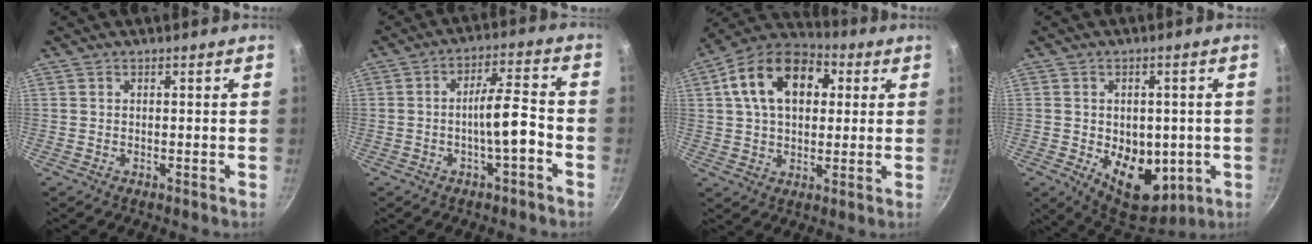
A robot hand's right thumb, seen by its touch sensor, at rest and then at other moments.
{"total": 7.8, "force": [-2.8, 1.7, 7.1], "torque": [-0.112, 0.039, -0.044]}
{"total": 17.4, "force": [4.6, 11.6, 12.1], "torque": [-0.181, 0.021, 0.060]}
{"total": 13.7, "force": [-2.5, 9.2, 9.8], "torque": [-0.094, -0.015, -0.016]}